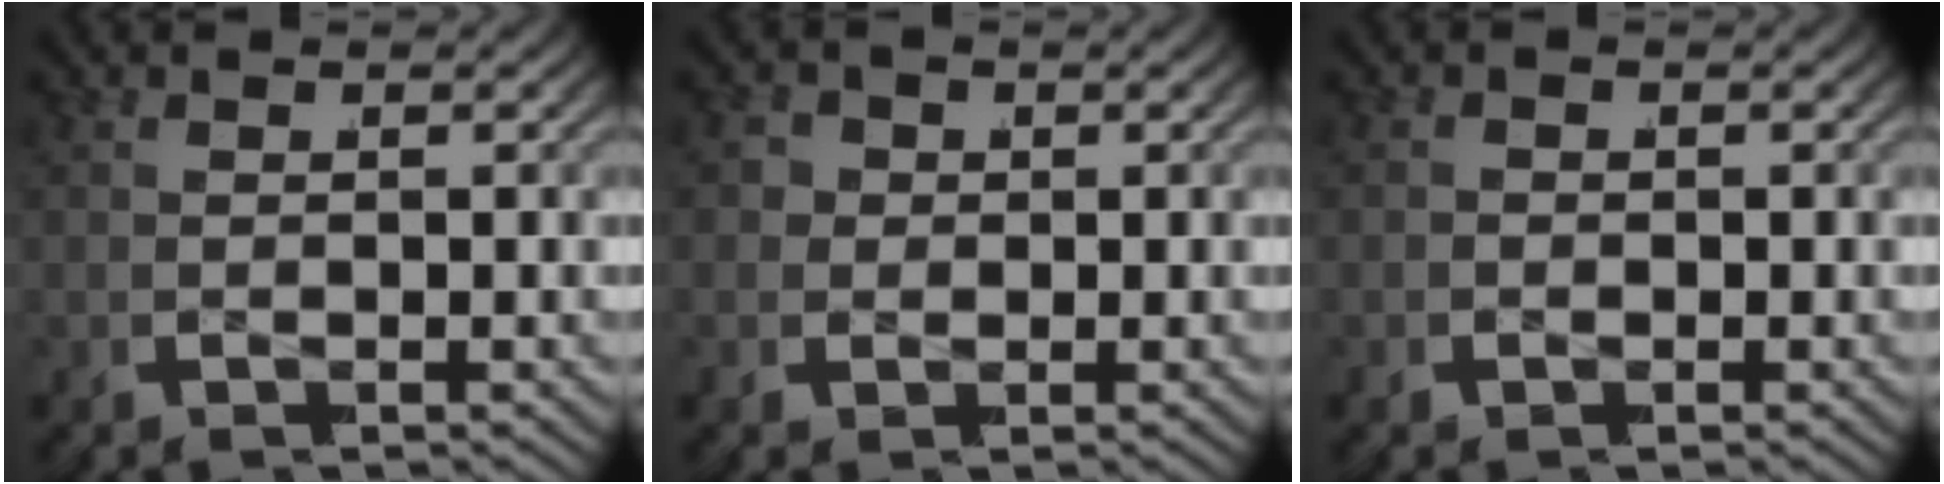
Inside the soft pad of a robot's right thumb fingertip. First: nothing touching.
{"total": 2.6, "force": [0.1, 2.4, 0.9], "torque": [-0.021, -0.009, 0.003]}
{"total": 0.6, "force": [-0.3, 0.5, 0.1], "torque": [0.000, 0.001, -0.008]}